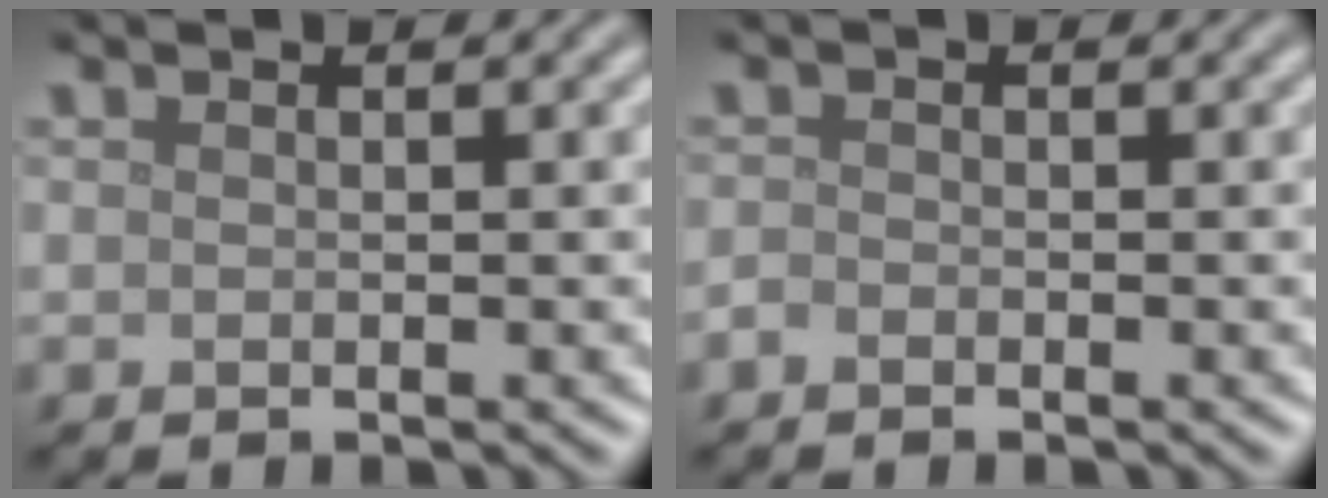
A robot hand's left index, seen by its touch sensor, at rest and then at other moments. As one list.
[{"total": 0.6, "force": [-0.6, 0.3, 0.2], "torque": [-0.002, -0.002, -0.012]}]